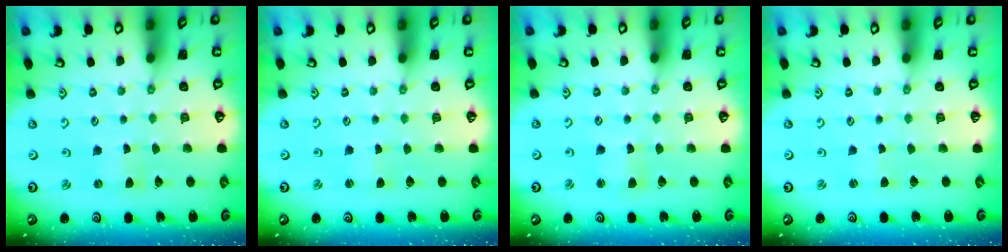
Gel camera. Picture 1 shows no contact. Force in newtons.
{"total": 0.0}
{"total": 1.5, "press": 1.5, "slide": 0.3}
{"total": 0.9, "press": 0.8, "slide": 0.2}